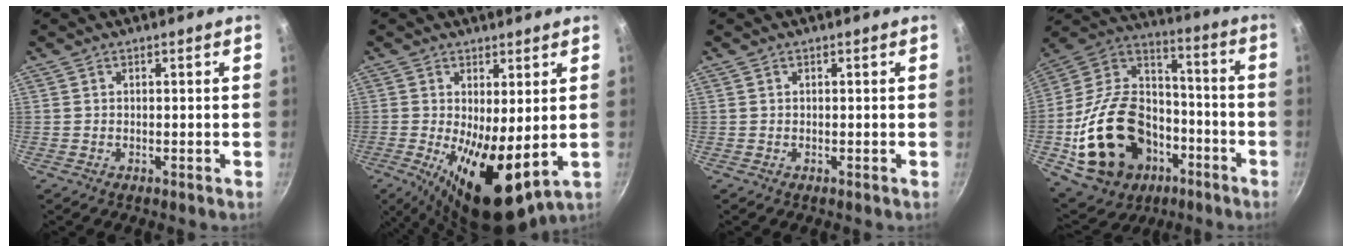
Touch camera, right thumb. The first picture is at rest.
{"total": 12.6, "force": [-0.7, 4.9, 11.6], "torque": [-0.172, -0.024, 0.001]}
{"total": 0.0}
{"total": 28.5, "force": [-8.8, 20.6, 17.6], "torque": [-0.283, 0.069, -0.135]}